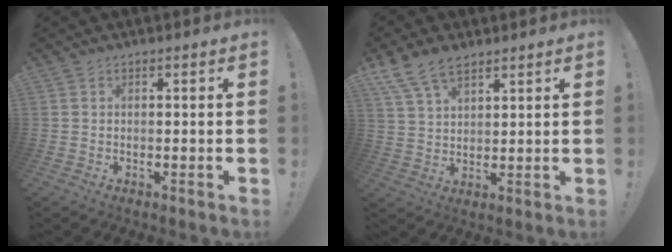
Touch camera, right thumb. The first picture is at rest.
{"total": 9.6, "force": [6.8, 5.0, 4.6], "torque": [-0.094, -0.026, 0.134]}